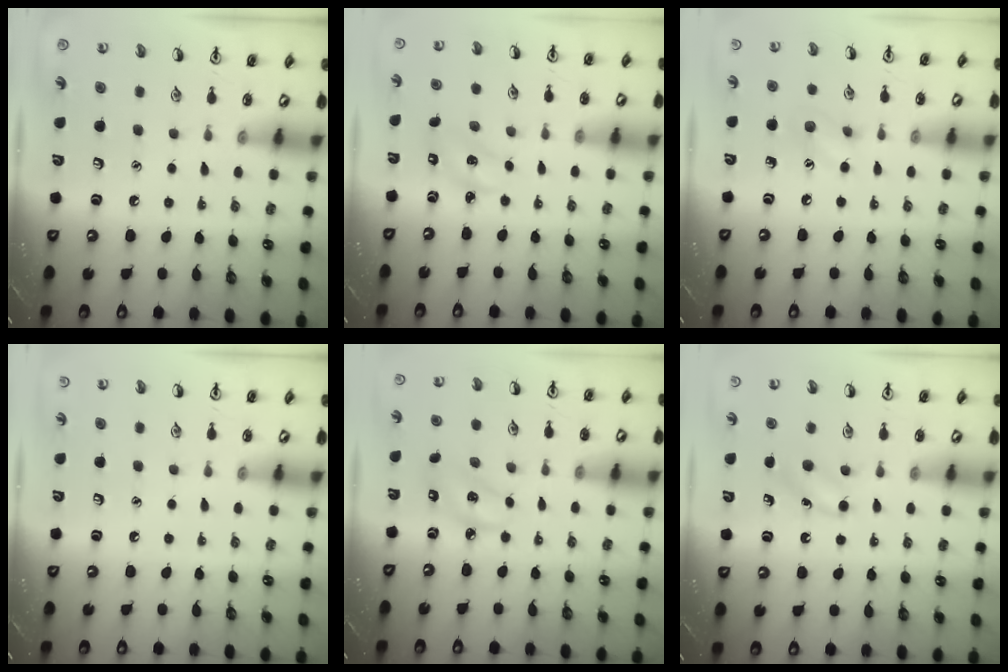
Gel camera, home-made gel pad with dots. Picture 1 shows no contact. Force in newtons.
{"total": 2.2, "press": 2.1, "slide": 0.4}
{"total": 6.3, "press": 6.1, "slide": 1.4}
{"total": 0.0}
{"total": 3.6, "press": 3.6, "slide": 0.4}
{"total": 3.8, "press": 3.5, "slide": 1.4}